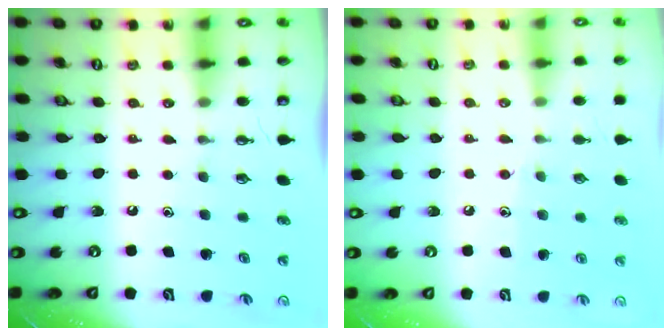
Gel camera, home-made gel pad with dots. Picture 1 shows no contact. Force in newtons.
{"total": 6.3, "press": 6.2, "slide": 0.7}